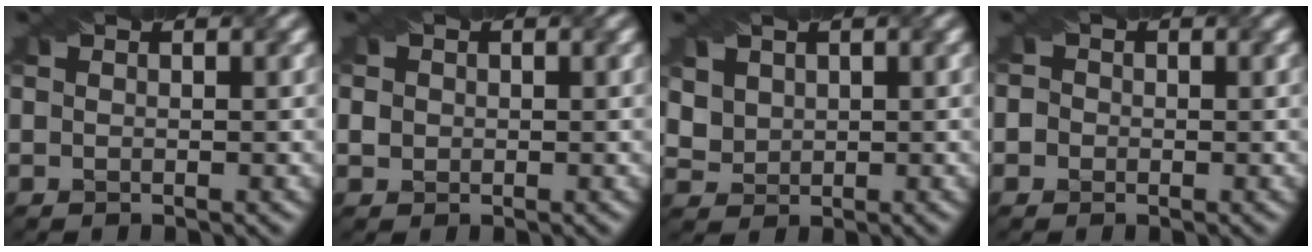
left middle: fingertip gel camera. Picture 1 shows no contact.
{"total": 1.7, "force": [0.4, 1.5, 0.6], "torque": [-0.011, 0.013, 0.007]}
{"total": 3.3, "force": [1.7, 2.6, 1.2], "torque": [-0.049, 0.004, 0.046]}
{"total": 1.8, "force": [0.1, 1.7, 0.7], "torque": [0.013, 0.024, -0.018]}